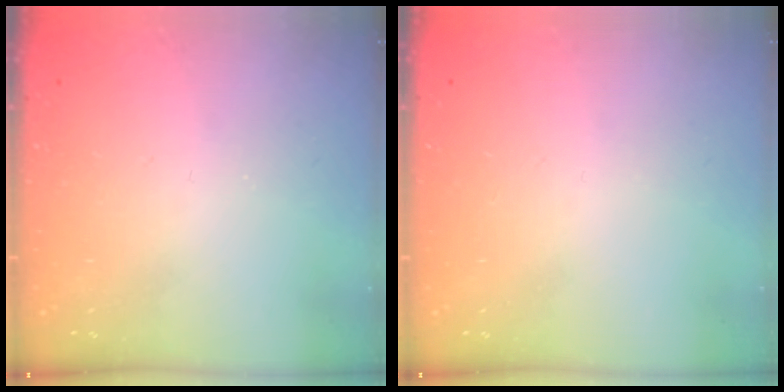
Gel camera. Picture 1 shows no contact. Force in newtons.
{"total": 0.0}